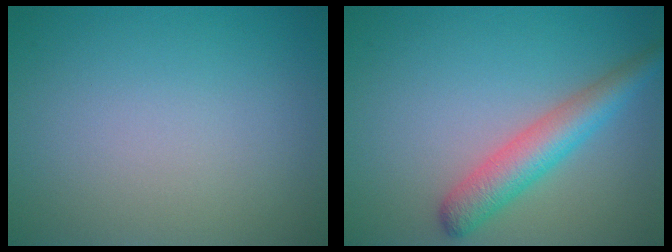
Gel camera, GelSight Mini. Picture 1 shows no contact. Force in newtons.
{"total": 4.3, "press": 4.3, "slide": 0.1}